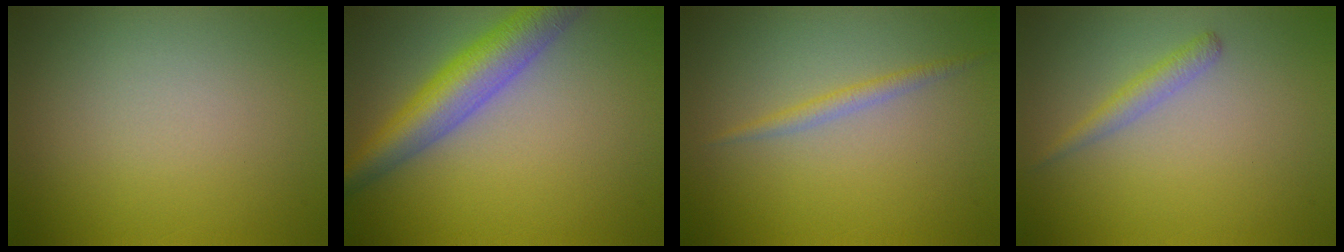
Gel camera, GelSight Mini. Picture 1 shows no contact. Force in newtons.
{"total": 6.0, "press": 6.0, "slide": 0.2}
{"total": 1.2, "press": 1.2, "slide": 0.1}
{"total": 1.4, "press": 1.4, "slide": 0.2}